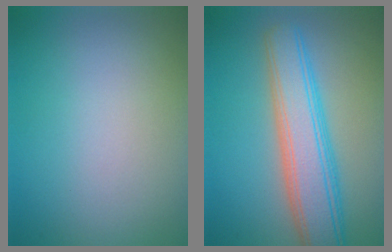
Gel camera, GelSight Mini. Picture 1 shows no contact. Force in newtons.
{"total": 6.9, "press": 6.9, "slide": 0.2}